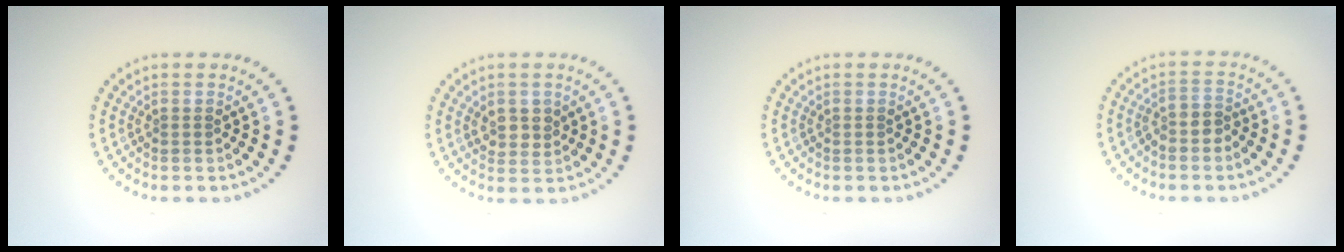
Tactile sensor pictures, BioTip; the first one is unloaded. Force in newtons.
{"total": 2.0, "press": 1.9, "slide": 0.7}
{"total": 0.0}
{"total": 1.5, "press": 1.2, "slide": 0.9}